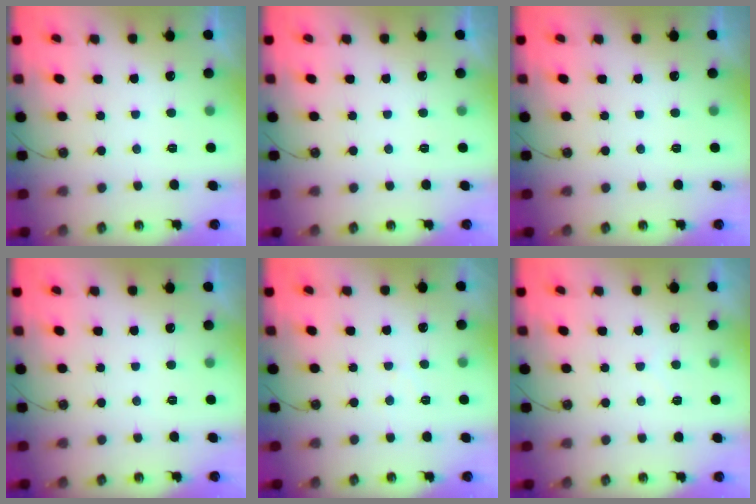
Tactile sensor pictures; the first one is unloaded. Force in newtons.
{"total": 0.0}
{"total": 0.0}
{"total": 0.0}
{"total": 3.5, "press": 3.5, "slide": 0.5}
{"total": 4.4, "press": 4.3, "slide": 0.5}